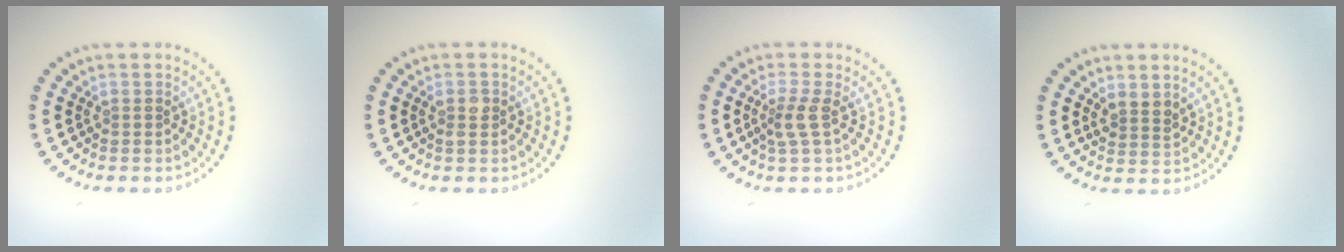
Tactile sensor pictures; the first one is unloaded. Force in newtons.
{"total": 1.2, "press": 1.2, "slide": 0.2}
{"total": 2.0, "press": 1.6, "slide": 1.3}
{"total": 1.7, "press": 1.5, "slide": 0.9}